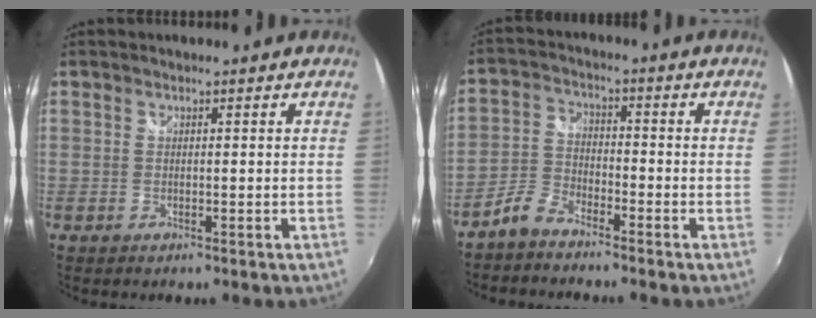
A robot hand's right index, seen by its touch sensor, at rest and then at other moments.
{"total": 5.0, "force": [-4.1, 2.0, 2.1], "torque": [-0.050, 0.012, -0.086]}